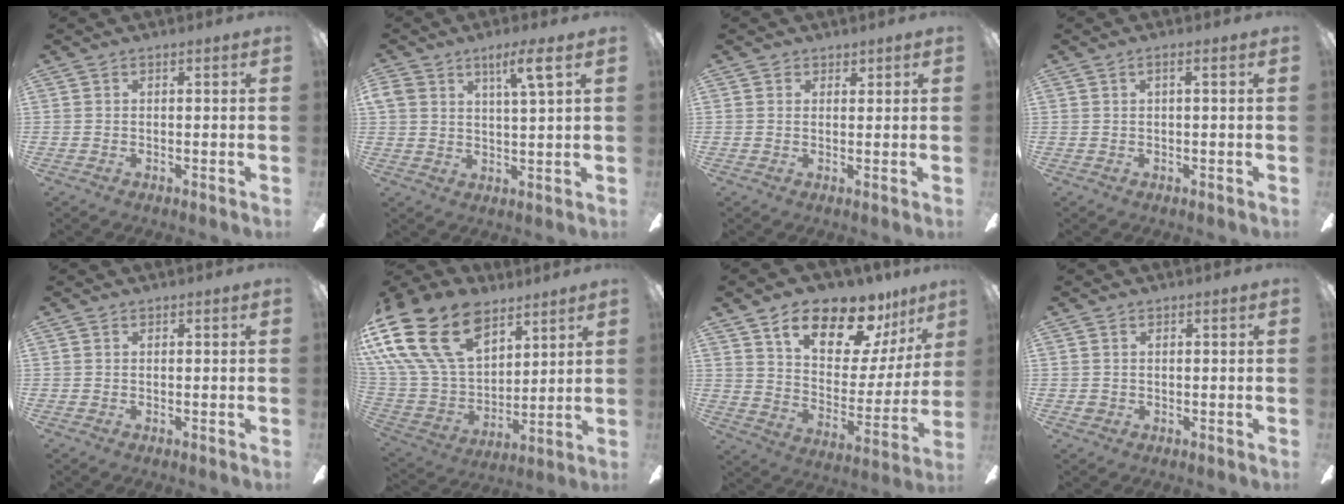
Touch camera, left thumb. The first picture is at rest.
{"total": 6.5, "force": [3.8, 1.9, 4.8], "torque": [-0.087, -0.011, 0.064]}
{"total": 1.4, "force": [1.0, 1.0, 0.1], "torque": [0.014, -0.004, 0.015]}
{"total": 1.2, "force": [0.1, 0.1, 1.2], "torque": [-0.021, 0.001, 0.001]}
{"total": 0.0}
{"total": 25.8, "force": [13.7, 16.1, 14.9], "torque": [-0.324, -0.070, 0.254]}
{"total": 18.9, "force": [13.8, 8.2, 10.1], "torque": [-0.163, -0.089, 0.236]}
{"total": 1.2, "force": [0.2, 1.1, 0.3], "torque": [-0.009, 0.004, 0.003]}